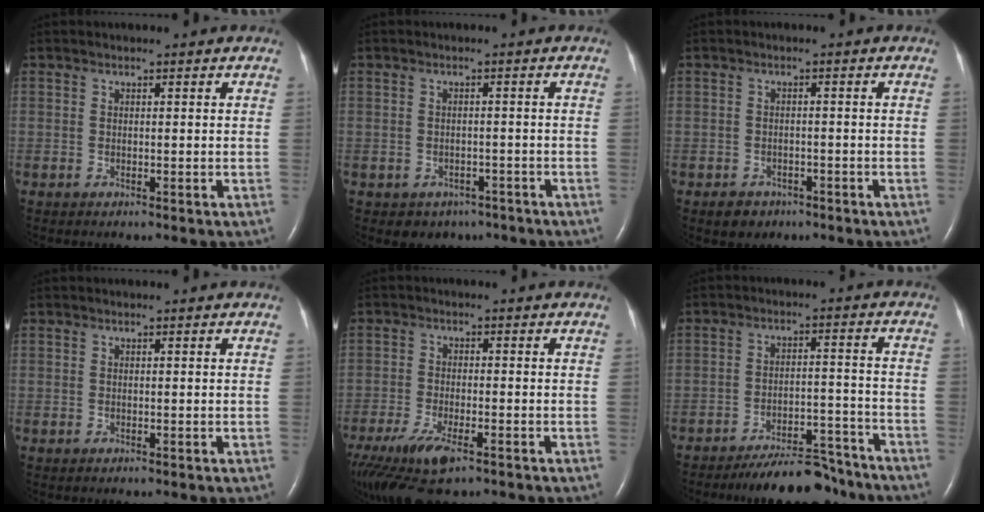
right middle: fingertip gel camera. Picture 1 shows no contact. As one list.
[{"total": 4.1, "force": [-2.8, 2.9, 0.5], "torque": [-0.001, 0.013, -0.032]}, {"total": 2.8, "force": [-1.8, 2.1, 0.6], "torque": [-0.013, 0.006, -0.021]}, {"total": 0.0}, {"total": 9.9, "force": [-6.4, 3.0, 7.0], "torque": [-0.134, -0.022, -0.108]}, {"total": 10.4, "force": [-9.5, 2.5, 3.5], "torque": [-0.039, 0.020, -0.147]}]